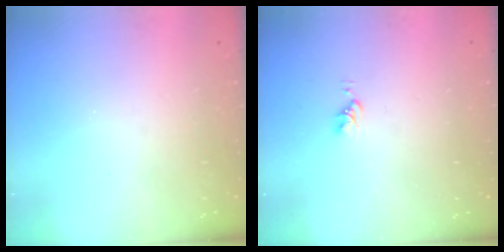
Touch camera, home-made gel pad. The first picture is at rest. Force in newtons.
{"total": 3.0, "press": 3.0, "slide": 0.4}